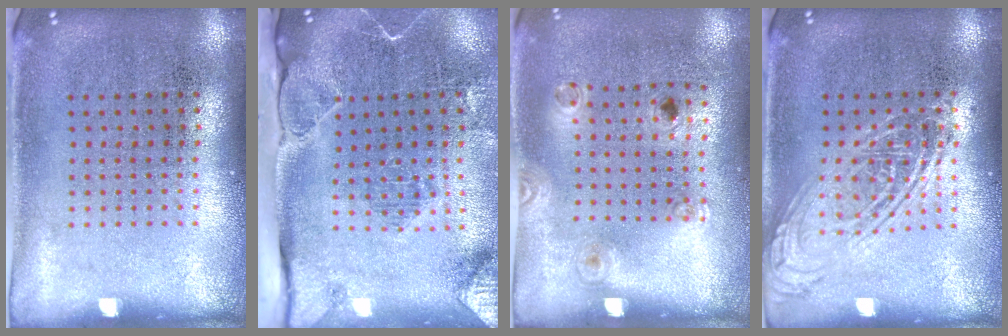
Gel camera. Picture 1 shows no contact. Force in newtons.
{"total": 2.3, "press": 2.1, "slide": 1.1}
{"total": 1.2, "press": 0.8, "slide": 0.9}
{"total": 2.5, "press": 2.5, "slide": 0.3}